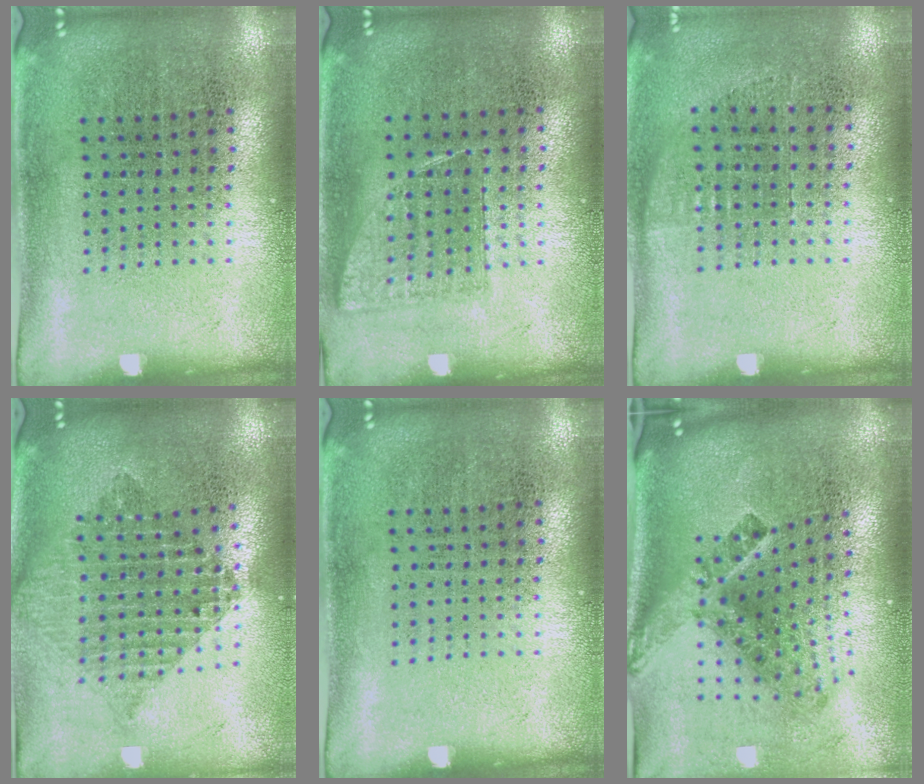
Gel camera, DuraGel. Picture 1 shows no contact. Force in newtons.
{"total": 0.8, "press": 0.7, "slide": 0.2}
{"total": 0.7, "press": 0.6, "slide": 0.3}
{"total": 2.2, "press": 1.7, "slide": 1.3}
{"total": 0.0}
{"total": 2.9, "press": 1.8, "slide": 2.3}